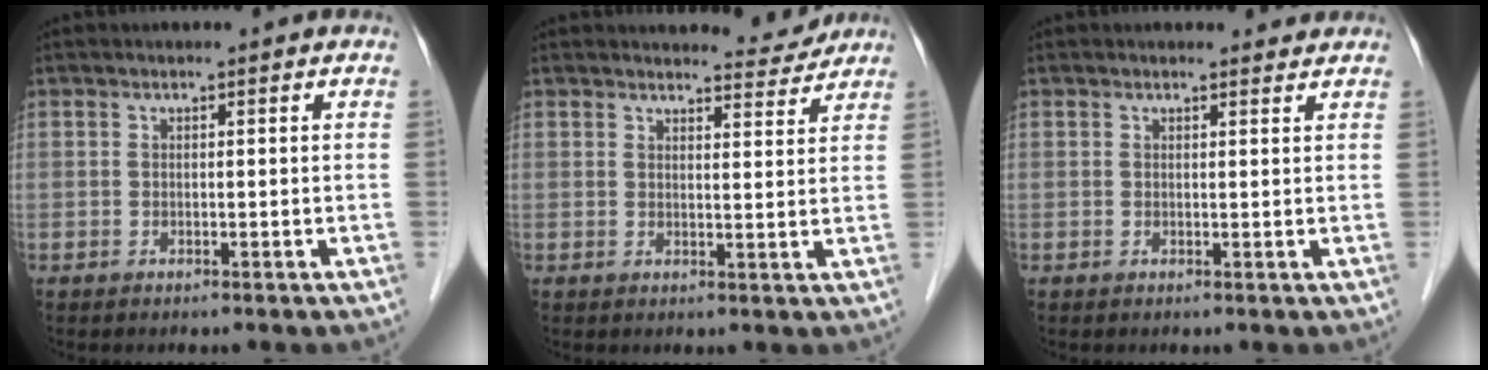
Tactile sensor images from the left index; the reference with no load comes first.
{"total": 3.8, "force": [3.7, 0.3, -0.3], "torque": [-0.003, -0.015, 0.045]}
{"total": 2.2, "force": [2.1, 0.6, 0.0], "torque": [-0.003, 0.000, 0.020]}